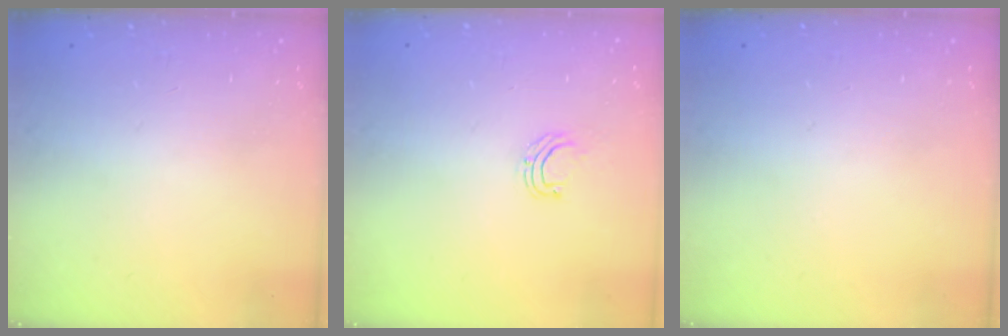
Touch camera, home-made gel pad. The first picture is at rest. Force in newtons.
{"total": 4.1, "press": 4.1, "slide": 0.3}
{"total": 0.0}